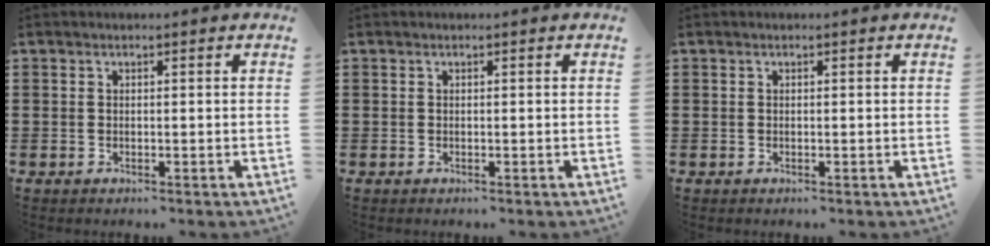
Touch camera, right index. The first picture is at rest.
{"total": 0.0}
{"total": 0.0}